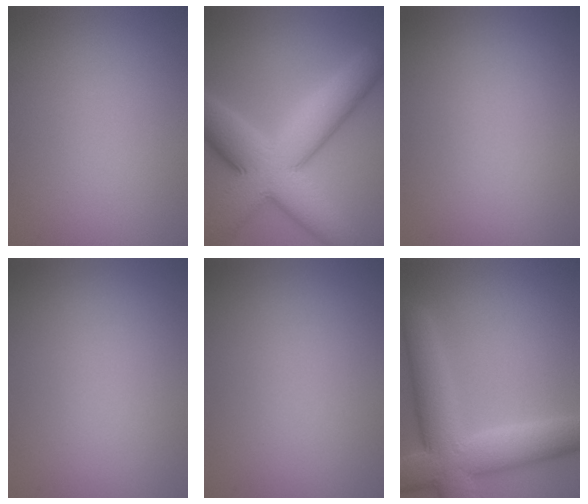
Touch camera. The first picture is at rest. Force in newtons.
{"total": 11.1, "press": 11.1, "slide": 0.4}
{"total": 0.0}
{"total": 0.0}
{"total": 0.0}
{"total": 9.1, "press": 9.0, "slide": 0.5}